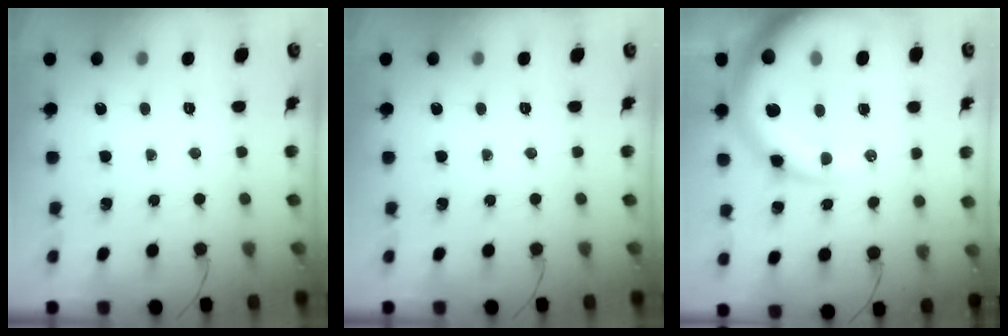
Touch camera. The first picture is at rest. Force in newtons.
{"total": 0.0}
{"total": 20.6, "press": 20.1, "slide": 4.5}